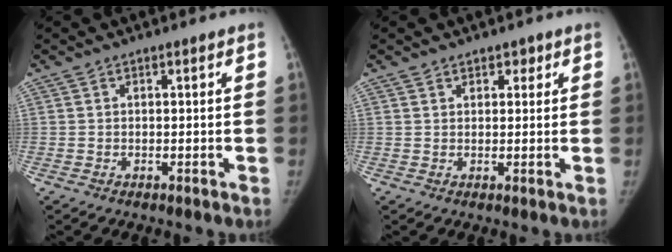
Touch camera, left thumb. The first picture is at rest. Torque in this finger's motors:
{"motor_torque": [-0.13, -0.03, -0.20, 0.04, -0.03]}